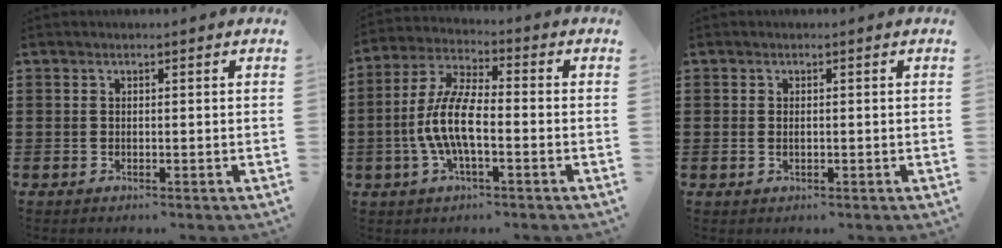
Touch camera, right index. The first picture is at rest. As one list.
[{"total": 8.8, "force": [-2.1, 2.8, 8.1], "torque": [-0.193, -0.015, -0.048]}, {"total": 0.9, "force": [0.0, 0.5, 0.8], "torque": [-0.017, 0.002, -0.001]}]